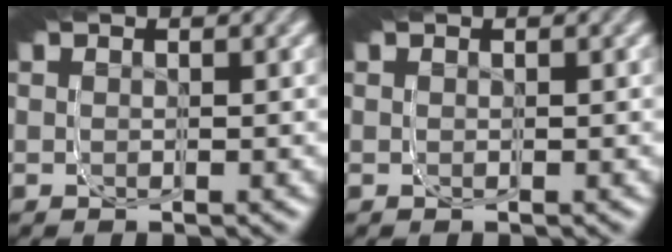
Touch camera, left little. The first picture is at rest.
{"total": 0.0}